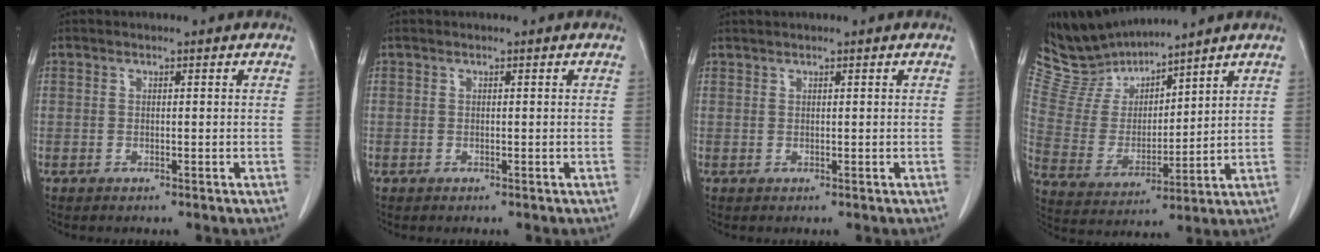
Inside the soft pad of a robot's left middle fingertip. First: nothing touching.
{"total": 0.0}
{"total": 0.6, "force": [0.6, -0.1, 0.1], "torque": [-0.006, 0.005, 0.017]}
{"total": 9.5, "force": [9.5, 0.9, 0.5], "torque": [-0.036, 0.006, 0.211]}